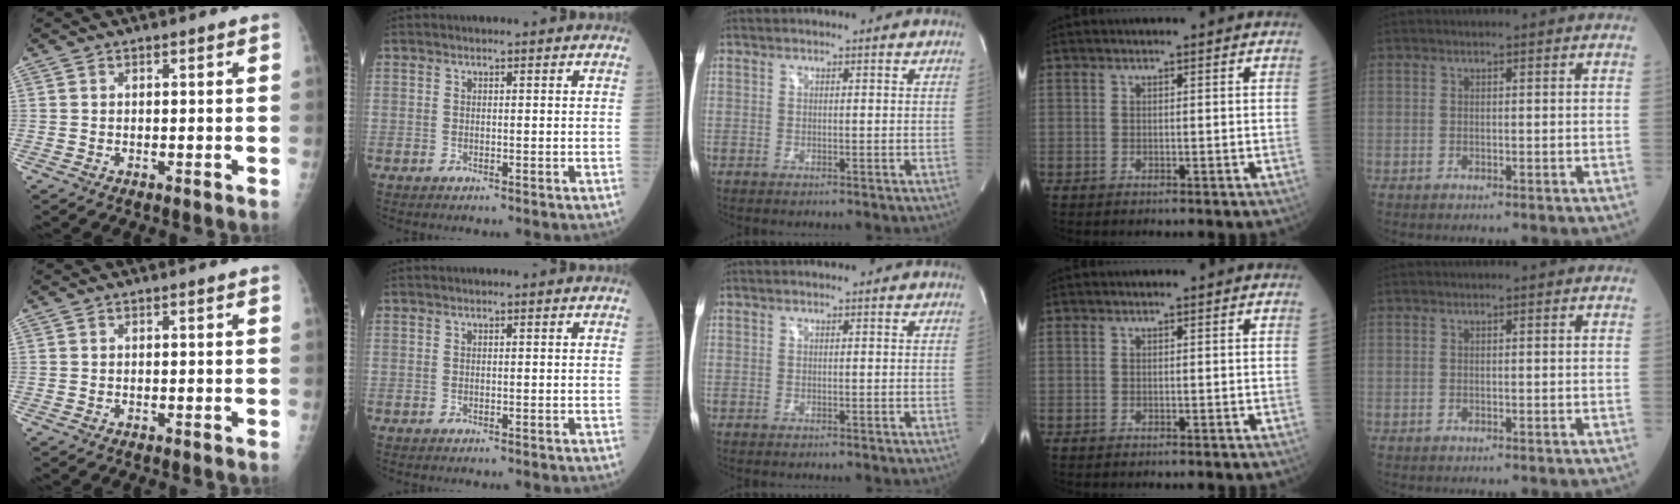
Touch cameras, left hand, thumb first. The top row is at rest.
{}